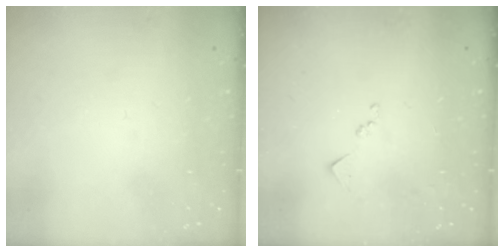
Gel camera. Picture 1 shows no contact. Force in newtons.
{"total": 6.8, "press": 6.8, "slide": 0.5}